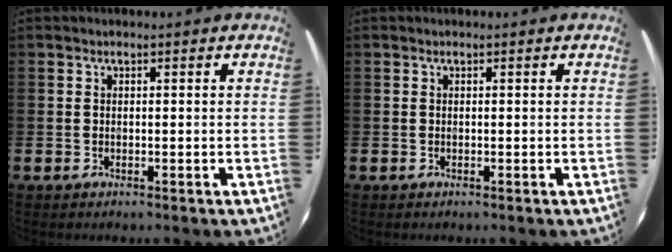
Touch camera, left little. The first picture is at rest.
{"total": 0.0}